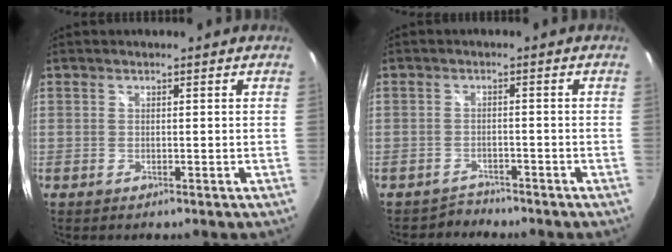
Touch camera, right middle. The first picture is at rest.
{"total": 2.4, "force": [-2.2, 0.9, -0.5], "torque": [0.005, 0.003, -0.040]}